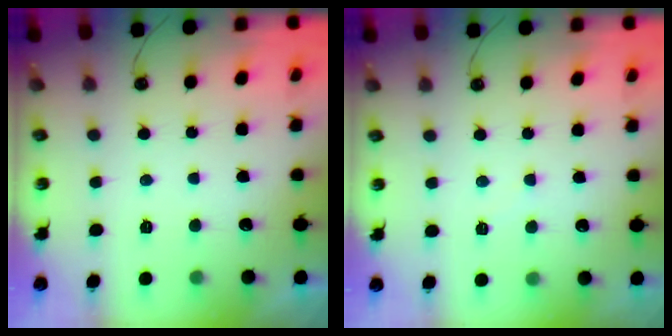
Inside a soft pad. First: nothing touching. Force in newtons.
{"total": 2.3, "press": 2.2, "slide": 0.4}